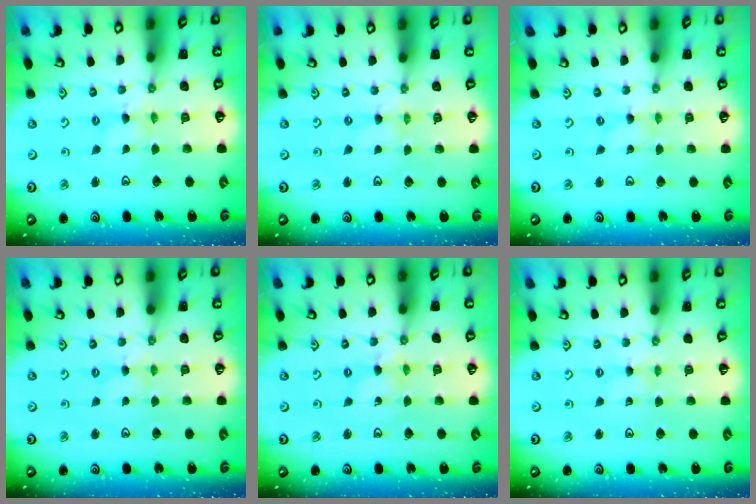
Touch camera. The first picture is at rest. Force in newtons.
{"total": 0.0}
{"total": 0.0}
{"total": 1.7, "press": 1.6, "slide": 0.3}
{"total": 2.0, "press": 2.0, "slide": 0.2}
{"total": 1.1, "press": 1.1, "slide": 0.2}